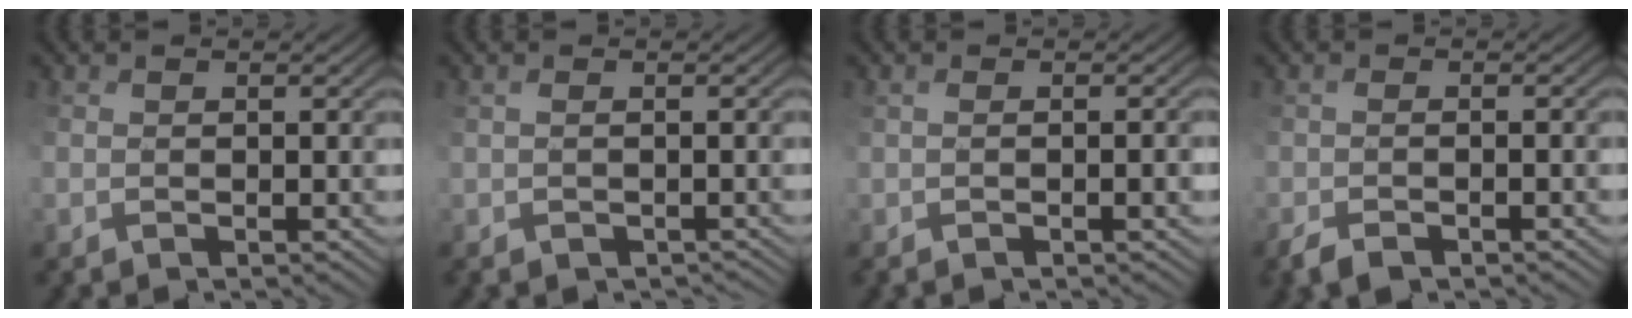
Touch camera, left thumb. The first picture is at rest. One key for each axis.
{"total": 1.9, "fx": -1.7, "fy": 0.7, "fz": 0.5, "tx": 0.006, "ty": -0.001, "tz": -0.019}
{"total": 1.9, "fx": -1.1, "fy": 0.2, "fz": 1.6, "tx": -0.015, "ty": 0.001, "tz": -0.005}
{"total": 2.8, "fx": -2.2, "fy": 0.4, "fz": 1.6, "tx": -0.027, "ty": -0.002, "tz": -0.041}